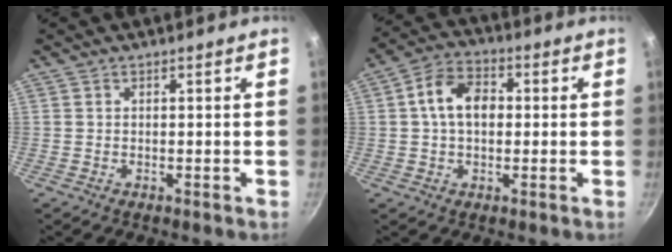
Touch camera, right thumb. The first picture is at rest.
{"total": 9.4, "force": [0.9, 6.4, 6.8], "torque": [-0.097, 0.023, 0.002]}